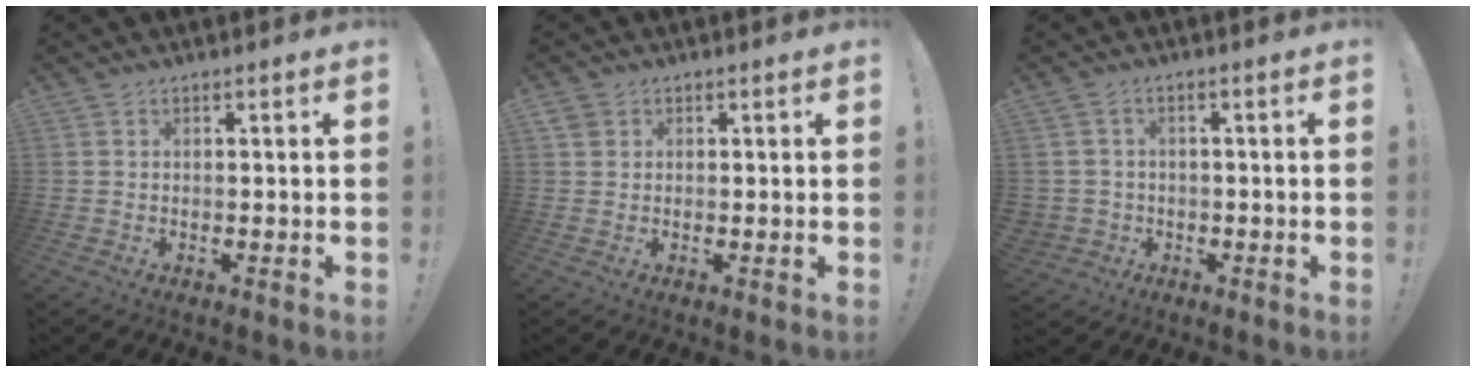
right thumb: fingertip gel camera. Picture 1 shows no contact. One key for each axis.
{"total": 2.3, "fx": 0.9, "fy": 2.0, "fz": 0.6, "tx": -0.012, "ty": 0.003, "tz": 0.019}
{"total": 3.7, "fx": -0.2, "fy": 3.6, "fz": 1.0, "tx": -0.022, "ty": 0.008, "tz": 0.000}